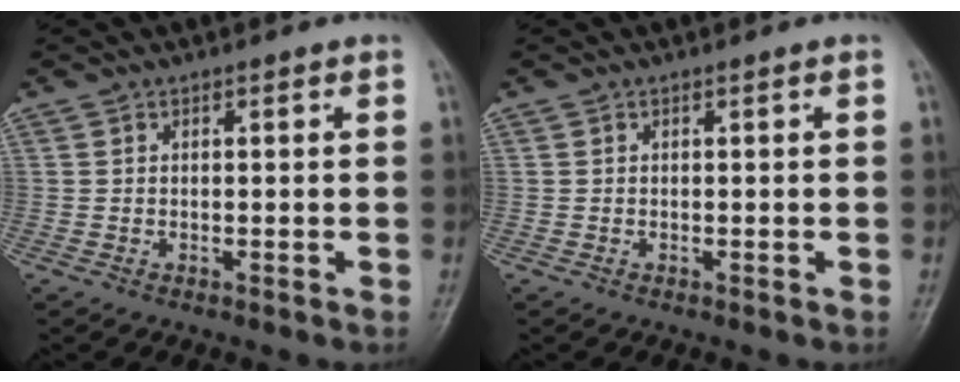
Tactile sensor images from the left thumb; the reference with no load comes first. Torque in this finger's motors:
{"motor_torque": [0.02, 0.02, 0.02, -0.02, 0.00]}